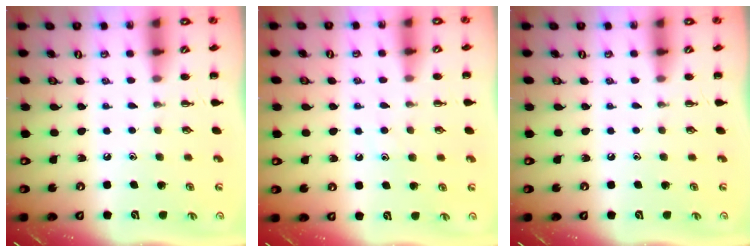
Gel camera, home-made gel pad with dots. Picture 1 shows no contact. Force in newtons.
{"total": 6.4, "press": 6.3, "slide": 1.1}
{"total": 0.0}